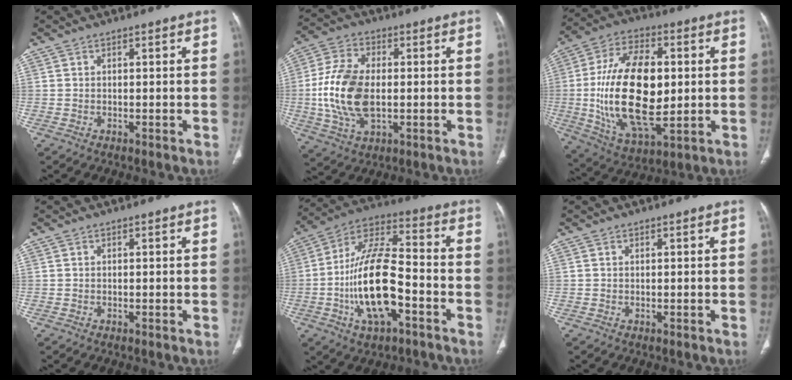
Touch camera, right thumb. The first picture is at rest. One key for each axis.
{"total": 14.9, "fx": -0.8, "fy": 8.8, "fz": 12.0, "tx": -0.246, "ty": 0.006, "tz": -0.012}
{"total": 23.6, "fx": 0.2, "fy": 12.2, "fz": 20.2, "tx": -0.369, "ty": -0.005, "tz": 0.012}
{"total": 0.0}
{"total": 18.2, "fx": -5.2, "fy": 7.9, "fz": 15.6, "tx": -0.284, "ty": 0.042, "tz": -0.092}
{"total": 0.0}